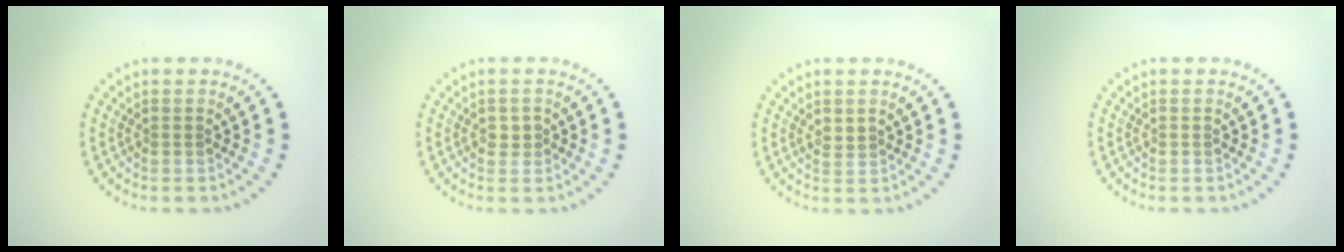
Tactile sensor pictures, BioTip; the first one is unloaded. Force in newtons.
{"total": 1.2, "press": 1.1, "slide": 0.4}
{"total": 0.8, "press": 0.8, "slide": 0.3}
{"total": 0.0}